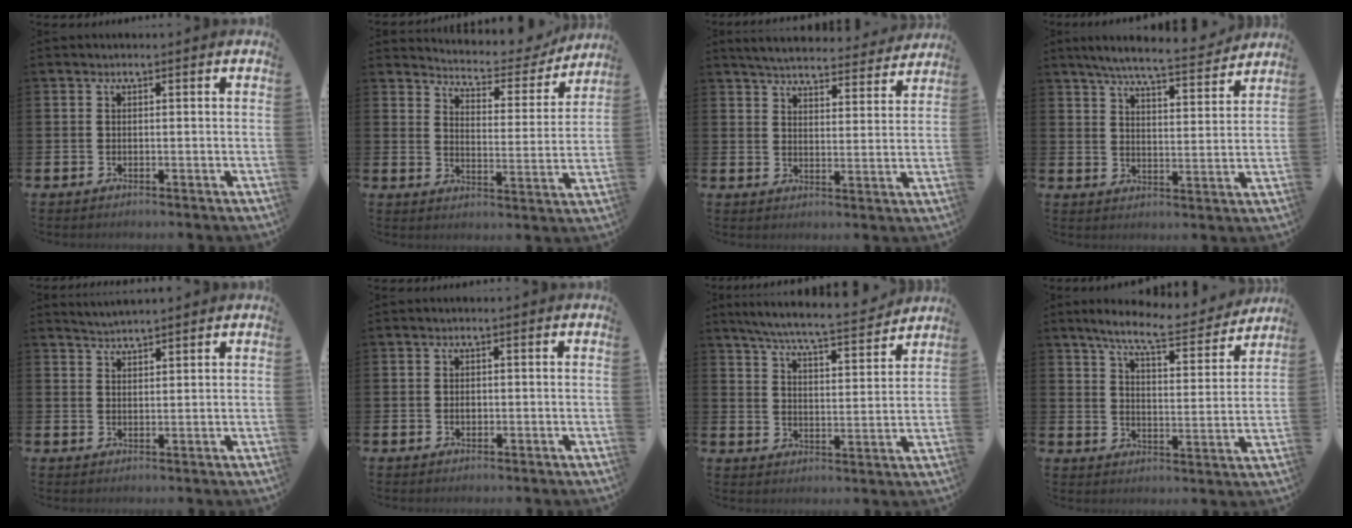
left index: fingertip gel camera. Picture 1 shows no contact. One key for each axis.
{"total": 4.8, "fx": 4.6, "fy": 1.0, "fz": 0.7, "tx": -0.032, "ty": -0.046, "tz": 0.071}
{"total": 5.2, "fx": 5.0, "fy": 0.6, "fz": 0.9, "tx": -0.036, "ty": -0.036, "tz": 0.087}
{"total": 6.7, "fx": 6.3, "fy": 0.3, "fz": 2.5, "tx": -0.060, "ty": -0.042, "tz": 0.106}
{"total": 2.5, "fx": 2.5, "fy": -0.1, "fz": -0.1, "tx": -0.006, "ty": -0.009, "tz": 0.046}
{"total": 0.9, "fx": 0.0, "fy": 0.6, "fz": 0.6, "tx": 0.000, "ty": 0.000, "tz": -0.005}
{"total": 6.7, "fx": 6.2, "fy": 0.1, "fz": 2.5, "tx": -0.070, "ty": -0.048, "tz": 0.103}
{"total": 8.2, "fx": 7.4, "fy": 0.9, "fz": 3.5, "tx": -0.091, "ty": -0.039, "tz": 0.128}